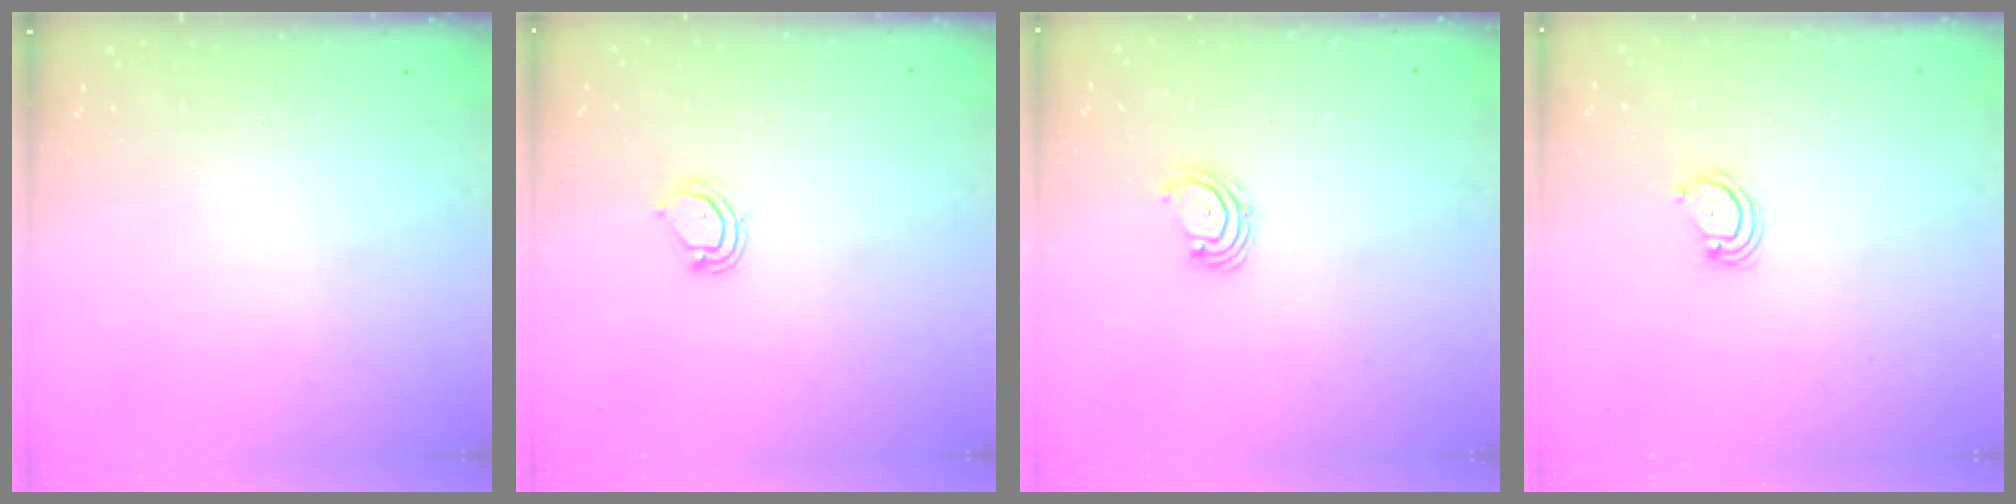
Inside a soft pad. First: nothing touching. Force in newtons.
{"total": 4.4, "press": 4.4, "slide": 0.2}
{"total": 2.0, "press": 2.0, "slide": 0.4}
{"total": 3.3, "press": 3.3, "slide": 0.3}